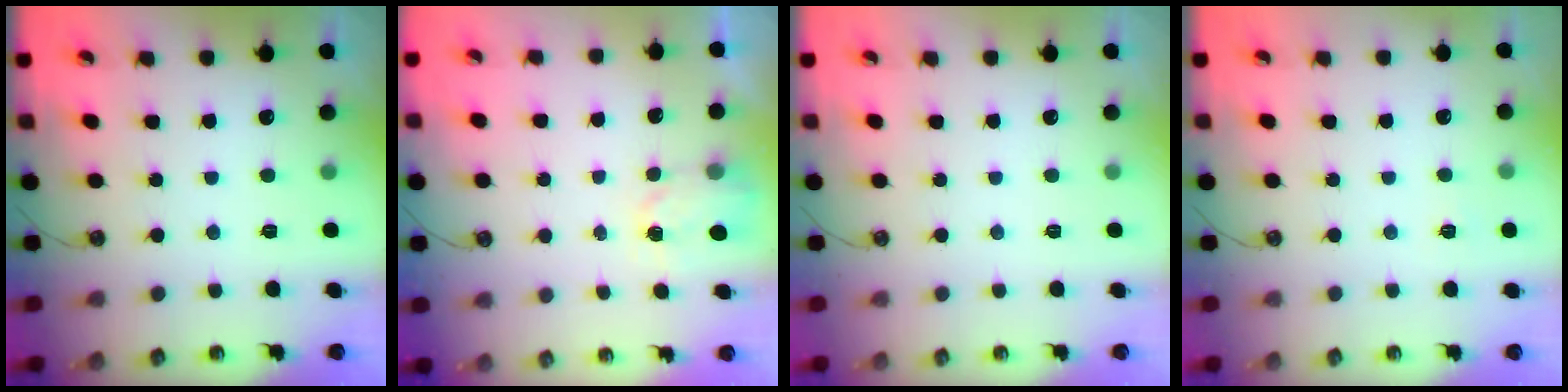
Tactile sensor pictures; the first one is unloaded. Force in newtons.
{"total": 2.6, "press": 2.5, "slide": 0.4}
{"total": 0.0}
{"total": 2.6, "press": 2.6, "slide": 0.3}